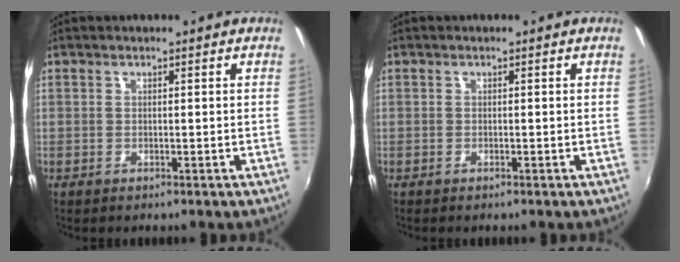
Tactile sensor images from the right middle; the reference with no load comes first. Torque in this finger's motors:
{"motor_torque": [-0.16, 0.04, -0.02, 0.01]}